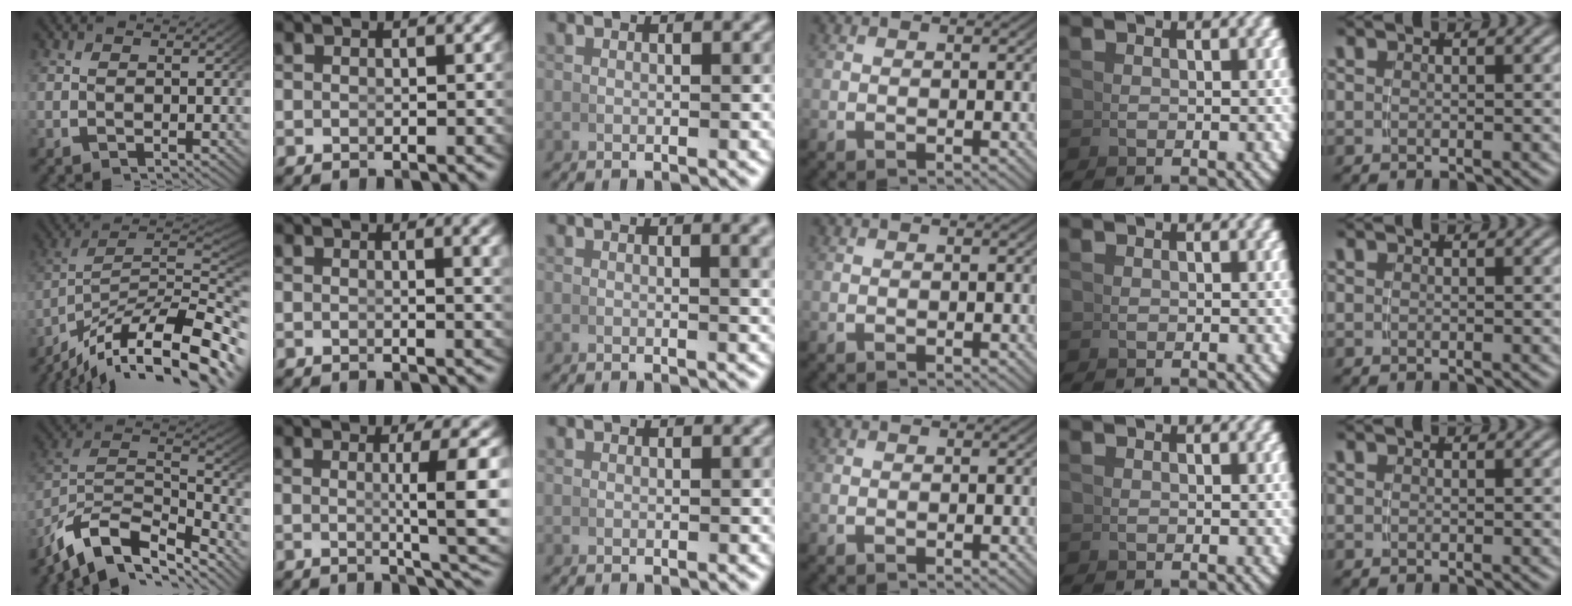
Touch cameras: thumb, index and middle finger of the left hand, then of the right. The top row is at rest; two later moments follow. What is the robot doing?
{"motion": "lift_and_place", "object": "cup"}